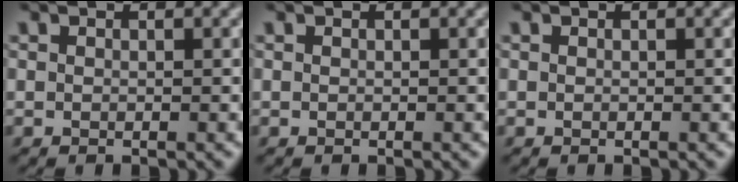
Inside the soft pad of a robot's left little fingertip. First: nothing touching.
{"total": 0.0}
{"total": 0.0}